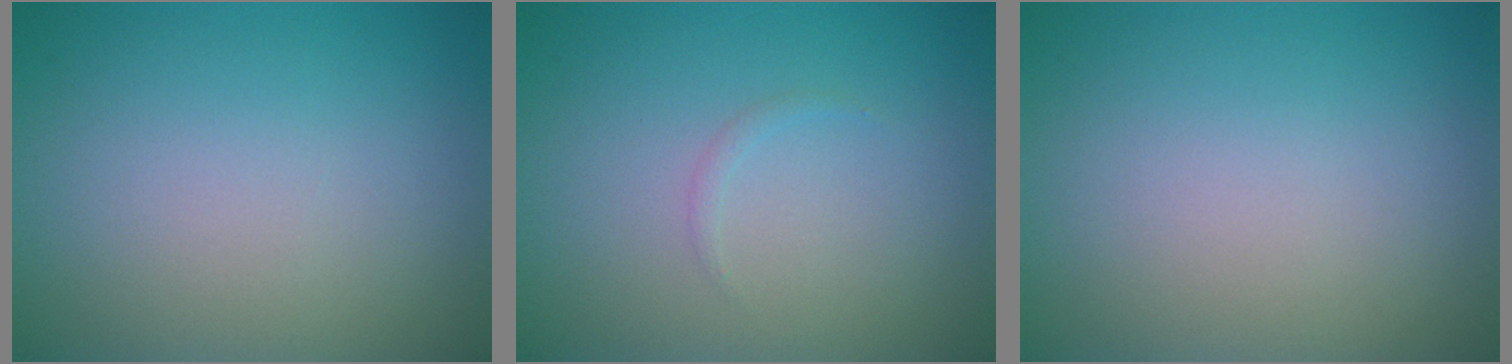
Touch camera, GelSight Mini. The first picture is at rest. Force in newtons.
{"total": 0.5, "press": 0.5, "slide": 0.0}
{"total": 0.0}